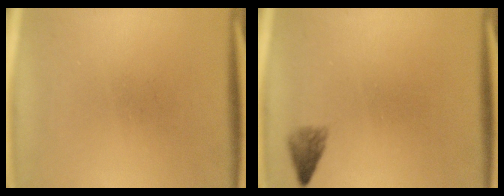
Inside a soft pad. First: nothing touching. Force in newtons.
{"total": 1.8}